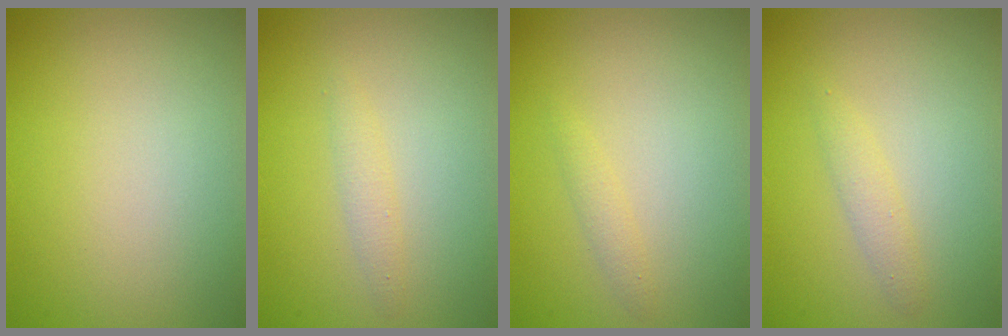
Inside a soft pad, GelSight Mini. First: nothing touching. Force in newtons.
{"total": 1.1, "press": 1.1, "slide": 0.1}
{"total": 0.9, "press": 0.9, "slide": 0.0}
{"total": 1.3, "press": 1.3, "slide": 0.0}